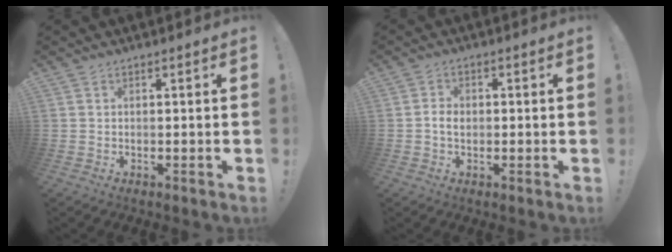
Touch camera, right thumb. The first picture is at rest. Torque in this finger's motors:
{"motor_torque": [0.06, -0.13, 0.05, 0.20, 0.00]}